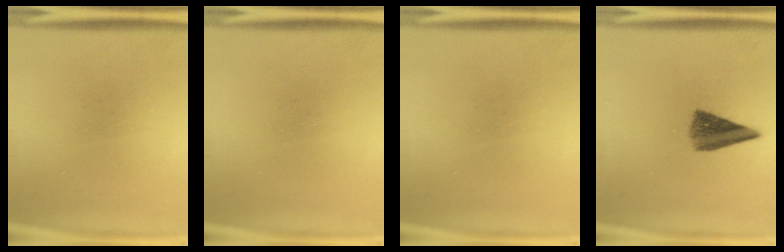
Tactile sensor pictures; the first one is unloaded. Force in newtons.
{"total": 0.0}
{"total": 0.0}
{"total": 6.4}